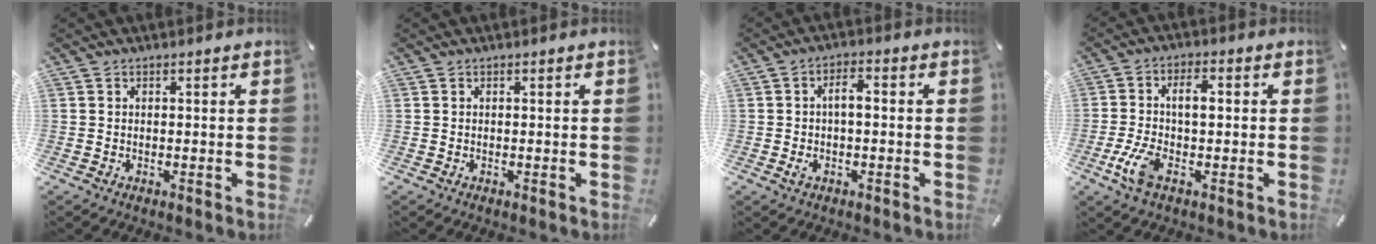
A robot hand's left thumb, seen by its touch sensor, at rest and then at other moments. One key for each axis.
{"total": 0.0}
{"total": 4.5, "fx": -0.5, "fy": 2.0, "fz": 4.0, "tx": -0.070, "ty": 0.006, "tz": -0.012}
{"total": 8.2, "fx": -0.8, "fy": 3.7, "fz": 7.2, "tx": -0.170, "ty": -0.001, "tz": -0.022}